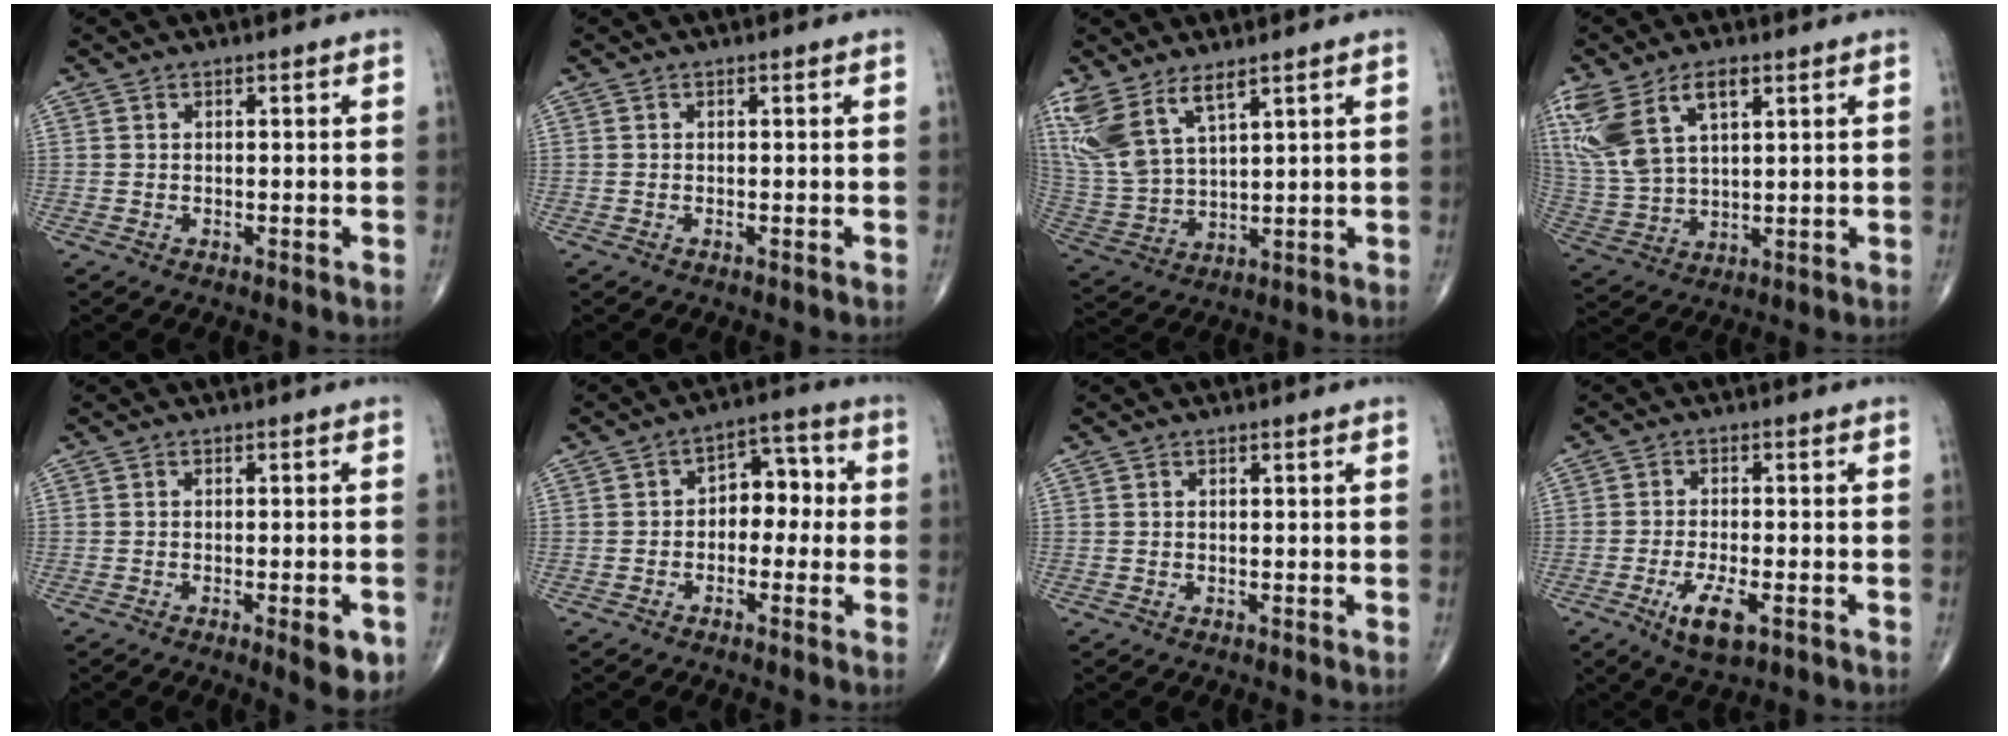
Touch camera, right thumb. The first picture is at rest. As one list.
[{"total": 0.0}, {"total": 11.7, "force": [7.5, 4.6, 7.7], "torque": [-0.170, -0.025, 0.170]}, {"total": 14.6, "force": [6.8, 7.7, 10.4], "torque": [-0.224, -0.010, 0.146]}, {"total": 5.2, "force": [-2.2, 1.4, 4.5], "torque": [-0.048, -0.002, -0.026]}, {"total": 7.1, "force": [-0.5, 5.0, 5.1], "torque": [-0.036, 0.034, -0.021]}, {"total": 0.0}, {"total": 6.7, "force": [-3.0, 2.4, 5.5], "torque": [-0.102, -0.001, -0.048]}]